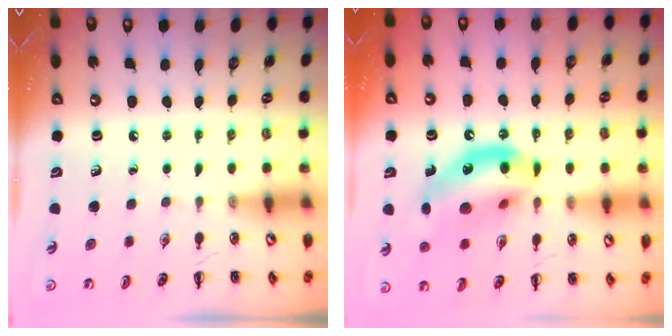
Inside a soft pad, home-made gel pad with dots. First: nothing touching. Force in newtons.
{"total": 17.3, "press": 16.7, "slide": 4.4}